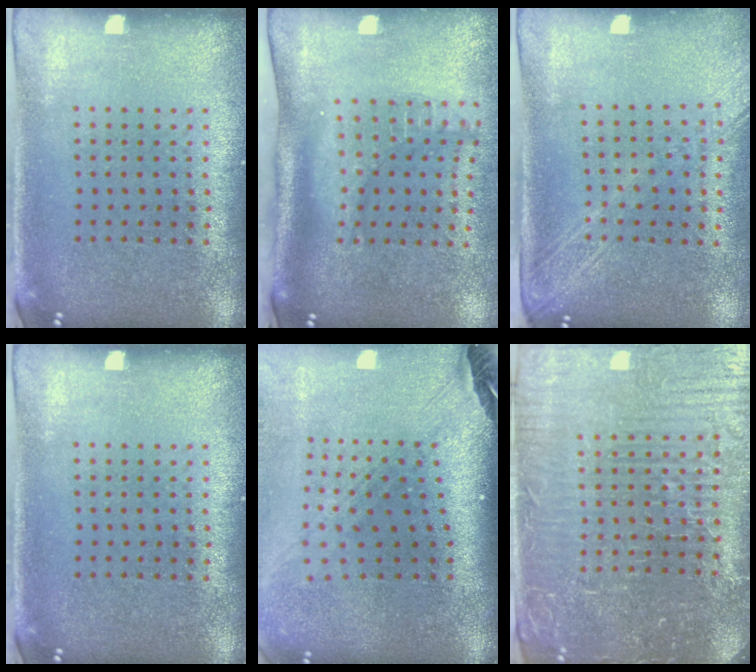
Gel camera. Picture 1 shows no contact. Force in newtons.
{"total": 2.2, "press": 1.6, "slide": 1.5}
{"total": 2.0, "press": 1.7, "slide": 1.1}
{"total": 0.0}
{"total": 3.0, "press": 2.1, "slide": 2.1}
{"total": 5.2, "press": 4.9, "slide": 1.7}